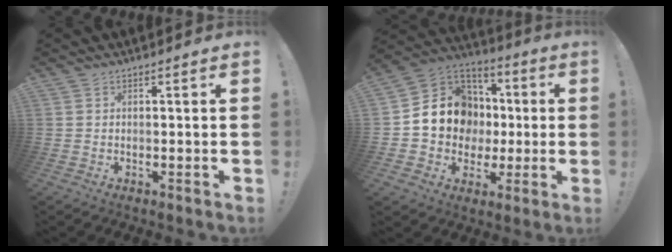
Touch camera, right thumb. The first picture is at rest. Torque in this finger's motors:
{"motor_torque": [1.78, 1.83, 0.65, -0.65, 0.47]}